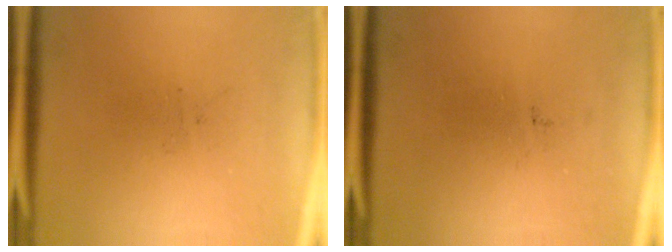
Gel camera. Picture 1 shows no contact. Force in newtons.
{"total": 0.0}